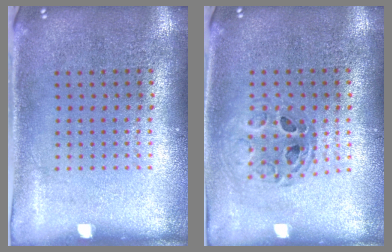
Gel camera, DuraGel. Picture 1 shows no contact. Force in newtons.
{"total": 0.8, "press": 0.8, "slide": 0.1}